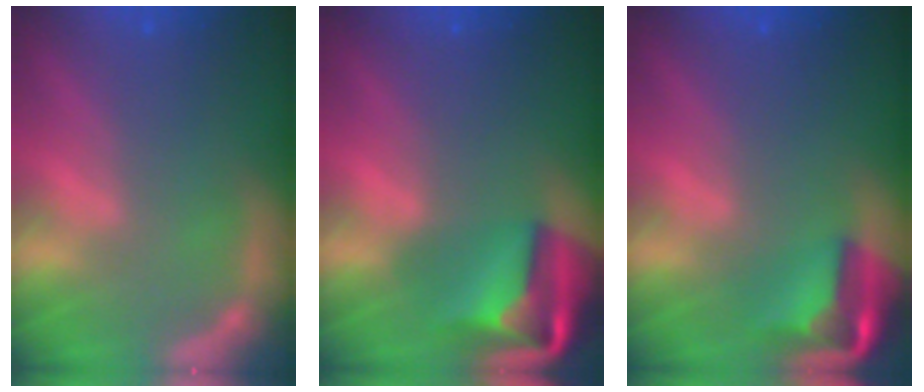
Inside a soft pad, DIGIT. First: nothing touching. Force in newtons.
{"total": 8.9}
{"total": 6.4}